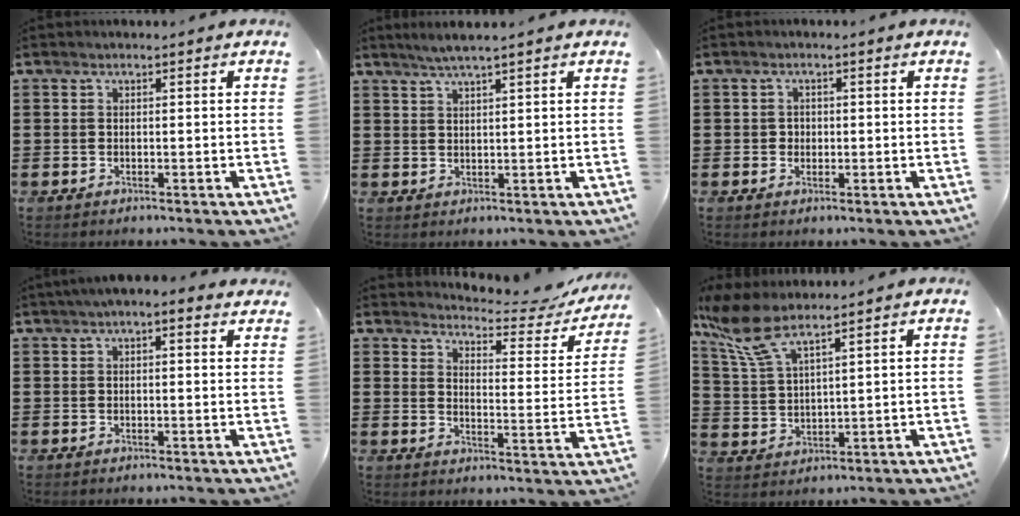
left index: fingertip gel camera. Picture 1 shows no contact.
{"total": 2.2, "force": [1.8, 0.0, 1.2], "torque": [-0.027, 0.003, 0.034]}
{"total": 1.3, "force": [0.1, 1.2, 0.3], "torque": [-0.011, 0.006, 0.002]}
{"total": 2.5, "force": [1.7, 0.5, 1.8], "torque": [-0.039, 0.007, 0.029]}
{"total": 3.9, "force": [3.7, 0.4, 1.1], "torque": [-0.031, -0.035, 0.055]}
{"total": 8.2, "force": [6.2, 2.1, 4.9], "torque": [-0.129, -0.018, 0.109]}